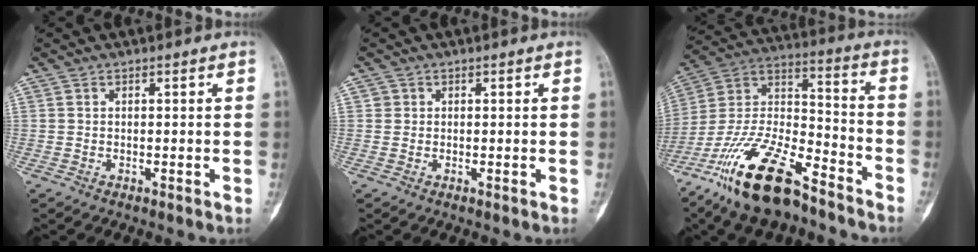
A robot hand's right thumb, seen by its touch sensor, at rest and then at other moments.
{"total": 1.0, "force": [0.2, 1.0, 0.1], "torque": [0.009, 0.003, 0.002]}
{"total": 21.3, "force": [-14.6, 7.6, 13.4], "torque": [-0.274, 0.070, -0.270]}